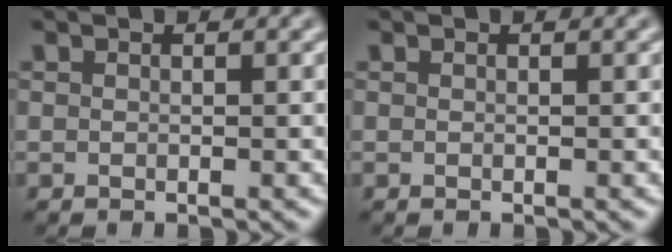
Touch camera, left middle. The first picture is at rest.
{"total": 0.0}